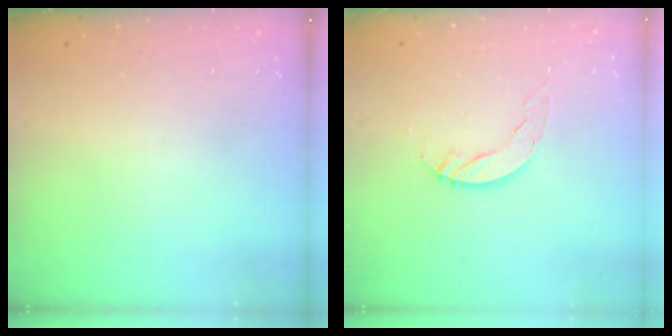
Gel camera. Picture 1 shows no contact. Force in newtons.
{"total": 4.9, "press": 4.9, "slide": 0.5}